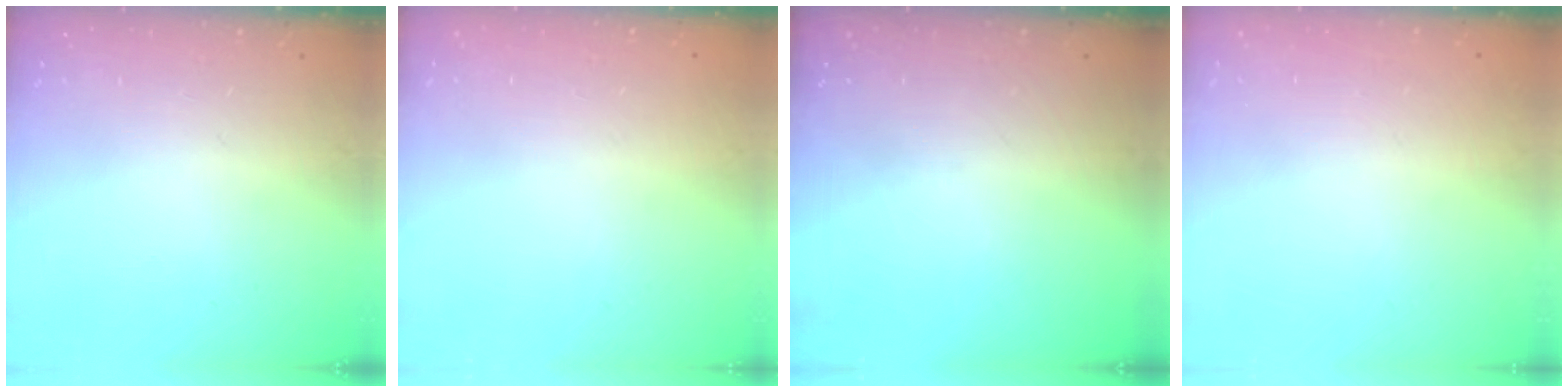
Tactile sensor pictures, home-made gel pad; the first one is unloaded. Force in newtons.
{"total": 0.5, "press": 0.5, "slide": 0.1}
{"total": 0.0}
{"total": 0.0}